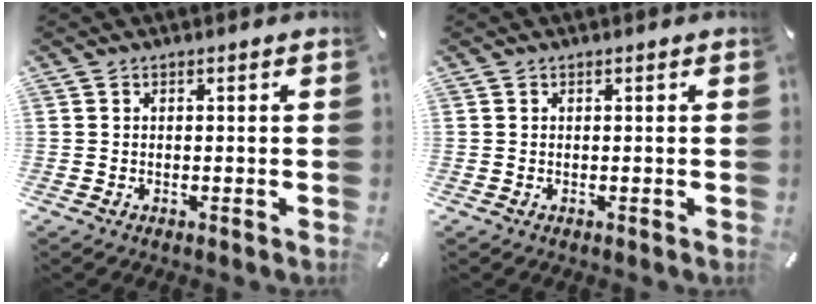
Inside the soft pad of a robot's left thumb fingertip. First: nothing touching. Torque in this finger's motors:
{"motor_torque": [0.10, 0.03, 0.18, -0.13, 0.01]}